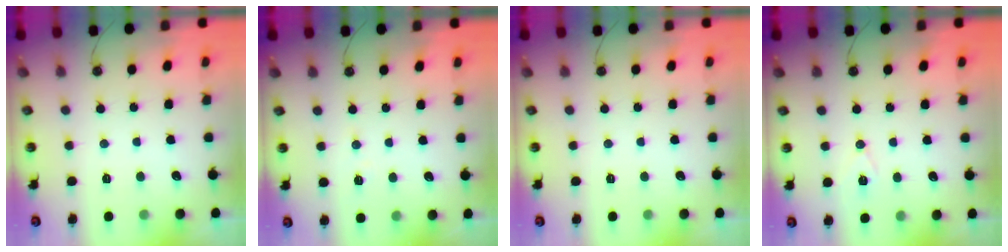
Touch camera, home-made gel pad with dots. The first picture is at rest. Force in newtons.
{"total": 5.2, "press": 4.8, "slide": 1.8}
{"total": 0.0}
{"total": 6.8, "press": 5.7, "slide": 3.7}